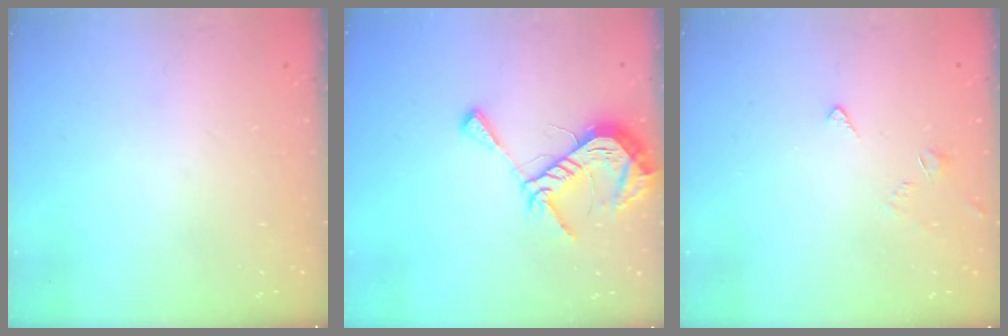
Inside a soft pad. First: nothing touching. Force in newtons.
{"total": 12.8, "press": 12.7, "slide": 1.2}
{"total": 2.5, "press": 2.4, "slide": 0.6}